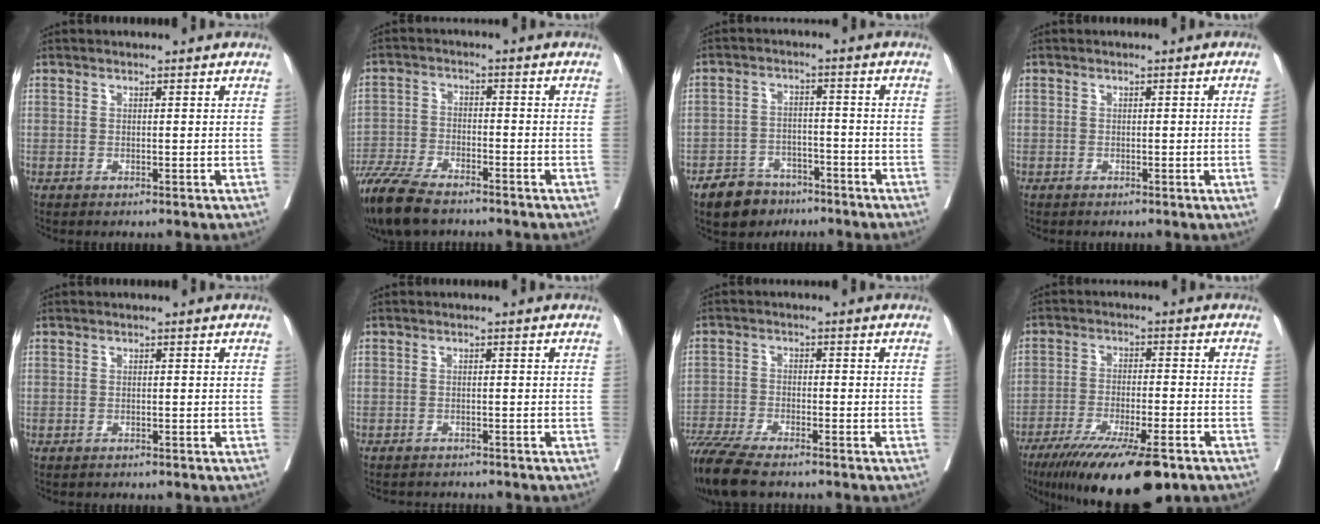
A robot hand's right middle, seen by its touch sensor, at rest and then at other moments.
{"total": 11.0, "force": [-8.9, 2.7, 5.8], "torque": [-0.112, -0.030, -0.158]}
{"total": 6.7, "force": [-5.0, 4.1, 1.7], "torque": [-0.042, 0.003, -0.082]}
{"total": 1.4, "force": [-0.3, -0.5, 1.3], "torque": [-0.016, -0.002, -0.003]}
{"total": 0.8, "force": [-0.7, 0.4, -0.1], "torque": [-0.011, 0.000, -0.013]}
{"total": 4.3, "force": [-4.1, 0.9, 0.9], "torque": [-0.011, -0.007, -0.056]}
{"total": 10.1, "force": [-8.5, 1.5, 5.3], "torque": [-0.099, -0.024, -0.146]}
{"total": 16.0, "force": [-11.4, 2.3, 11.0], "torque": [-0.165, -0.041, -0.184]}